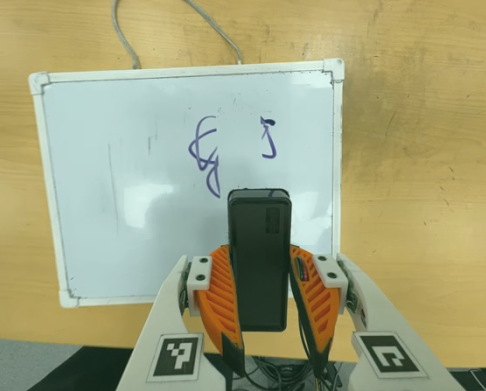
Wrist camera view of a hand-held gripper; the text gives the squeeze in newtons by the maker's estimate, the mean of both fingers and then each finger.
{"total": 6.9, "left": 5.2, "right": 8.5}